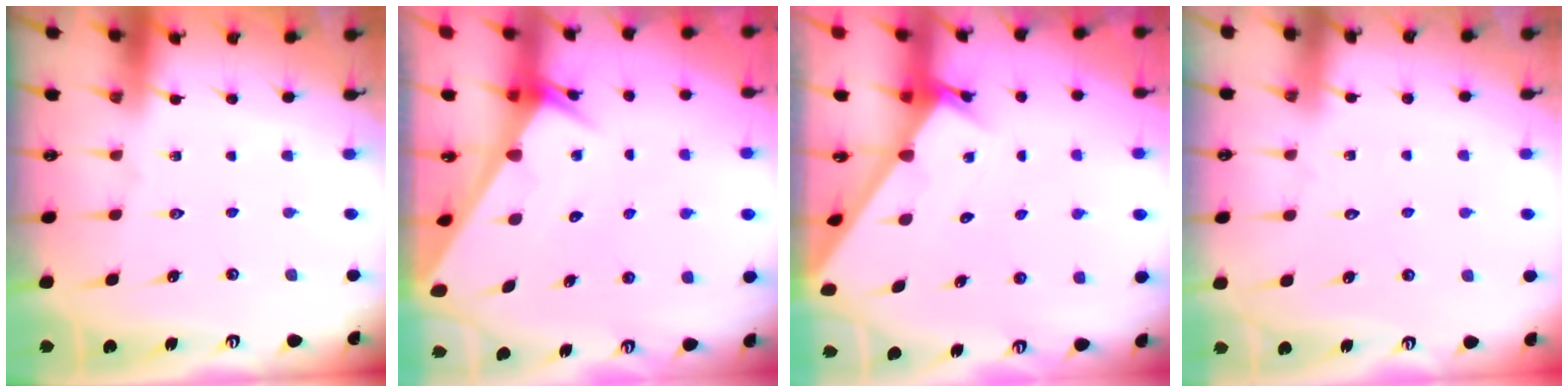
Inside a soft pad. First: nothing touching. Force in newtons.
{"total": 2.8, "press": 2.8, "slide": 0.0}
{"total": 1.5, "press": 1.5, "slide": 0.1}
{"total": 4.0, "press": 4.0, "slide": 0.4}